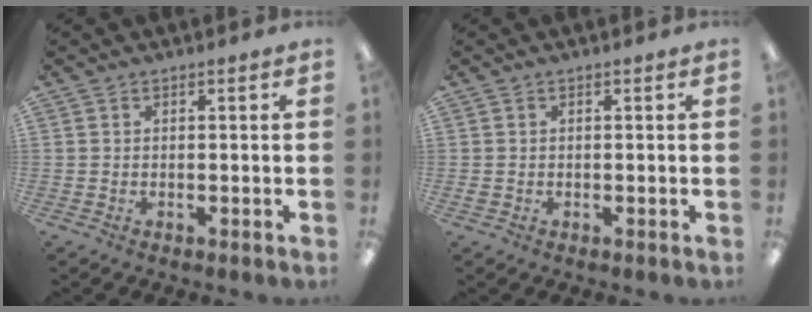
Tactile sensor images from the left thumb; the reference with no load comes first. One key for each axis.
{"total": 1.0, "fx": -0.1, "fy": 0.8, "fz": 0.5, "tx": -0.010, "ty": 0.005, "tz": -0.002}